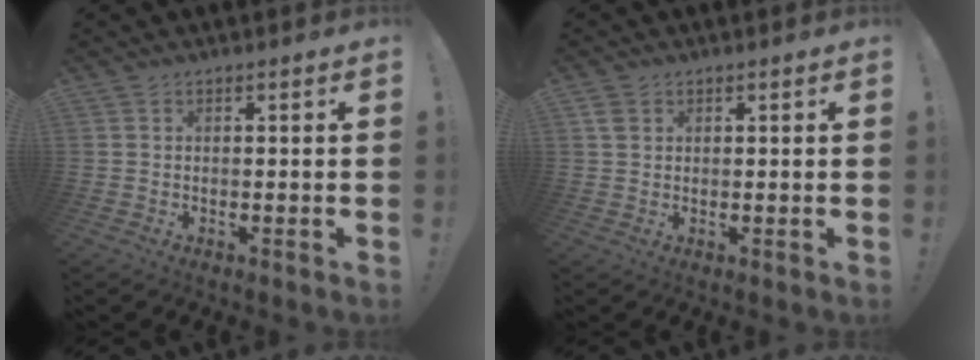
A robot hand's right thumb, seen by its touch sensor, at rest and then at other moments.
{"total": 2.6, "force": [1.1, 2.0, 1.2], "torque": [-0.023, 0.005, 0.023]}